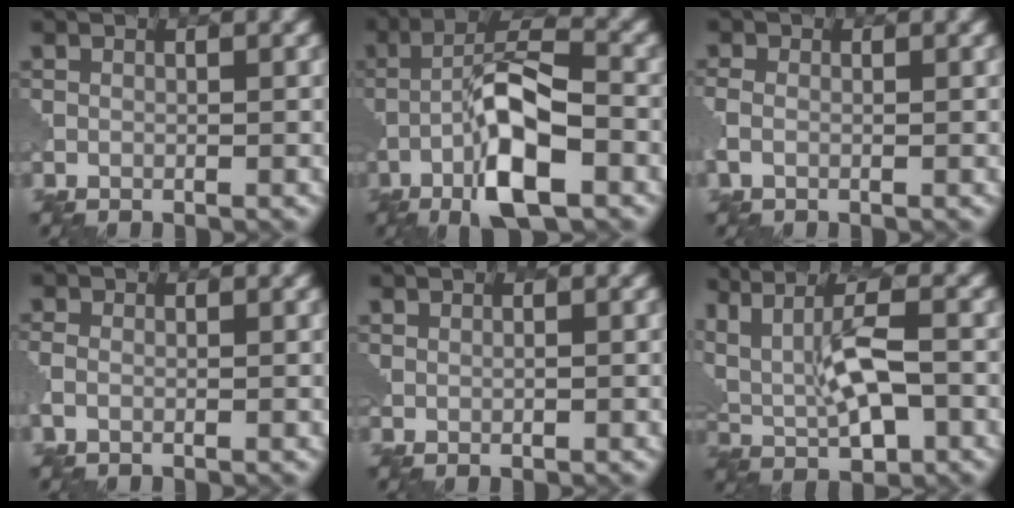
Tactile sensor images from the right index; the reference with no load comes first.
{"total": 9.0, "force": [-3.5, 2.6, 7.9], "torque": [-0.140, 0.012, -0.072]}
{"total": 1.7, "force": [-0.4, 1.2, 1.1], "torque": [-0.030, -0.001, -0.015]}
{"total": 1.3, "force": [-0.4, 0.9, 0.9], "torque": [-0.025, -0.002, -0.012]}
{"total": 0.6, "force": [0.3, 0.2, 0.5], "torque": [-0.010, 0.001, 0.007]}
{"total": 7.5, "force": [2.1, 3.1, 6.5], "torque": [-0.126, 0.008, 0.048]}